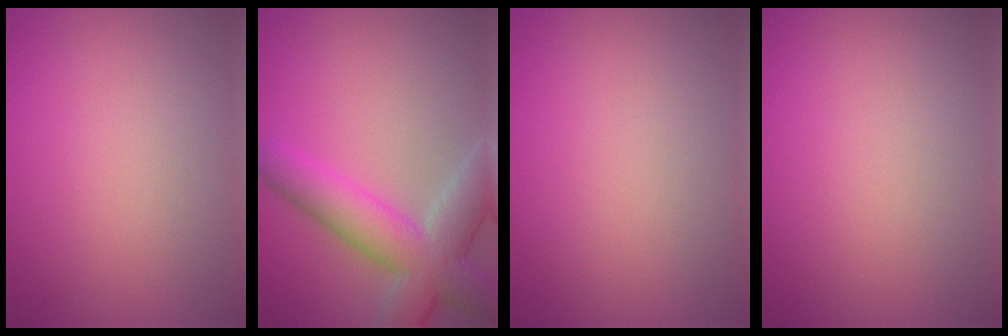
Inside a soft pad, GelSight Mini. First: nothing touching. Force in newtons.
{"total": 7.8, "press": 7.8, "slide": 0.5}
{"total": 0.0}
{"total": 0.0}